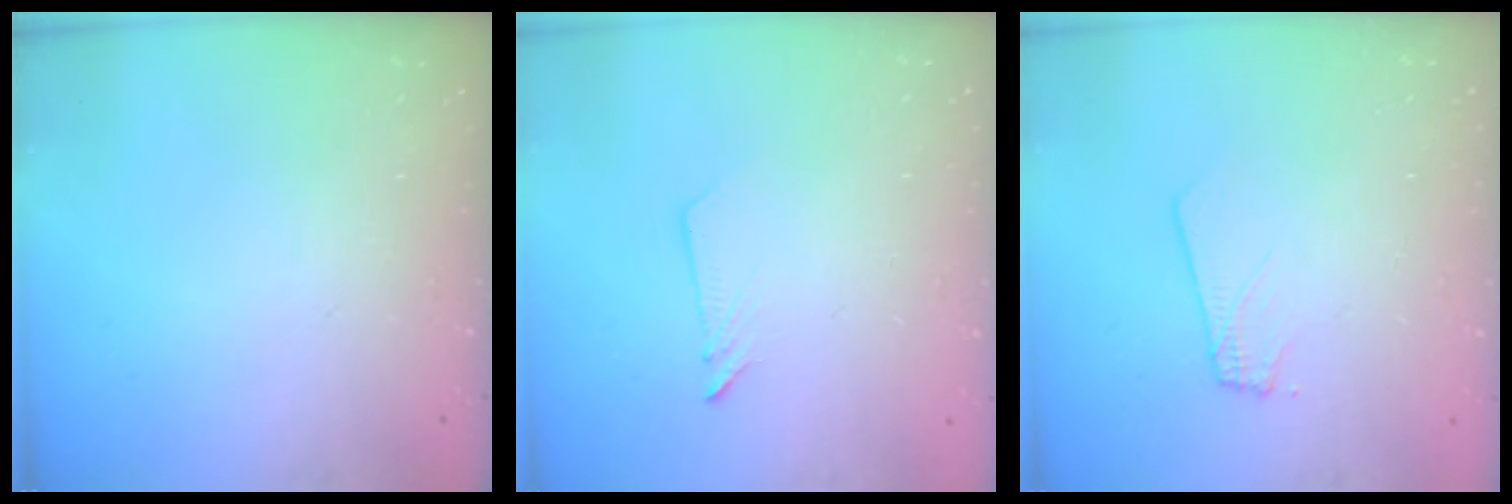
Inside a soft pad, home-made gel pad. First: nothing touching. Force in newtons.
{"total": 2.6, "press": 2.6, "slide": 0.2}
{"total": 2.9, "press": 2.8, "slide": 0.3}